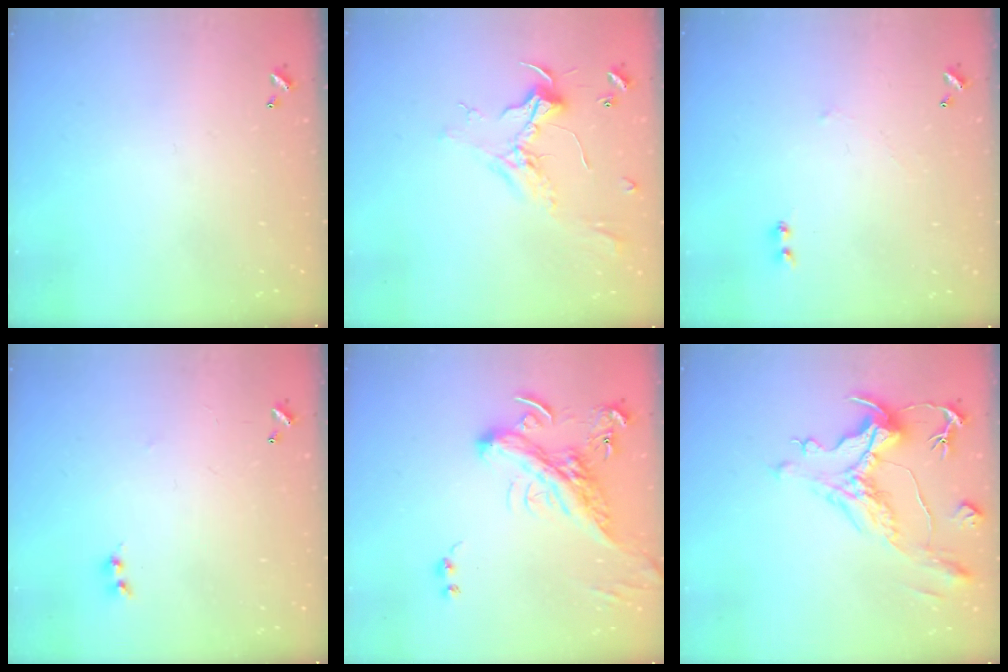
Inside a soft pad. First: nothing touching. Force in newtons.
{"total": 2.4, "press": 2.3, "slide": 0.8}
{"total": 2.9, "press": 2.9, "slide": 0.4}
{"total": 1.8, "press": 1.8, "slide": 0.3}
{"total": 4.8, "press": 4.4, "slide": 1.9}
{"total": 1.9, "press": 0.8, "slide": 1.7}